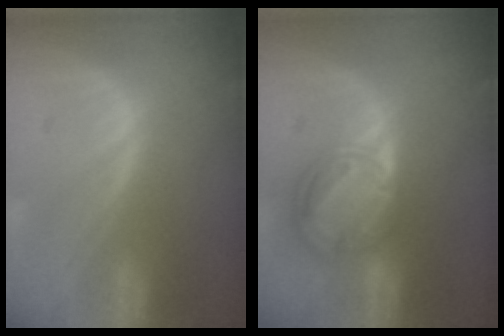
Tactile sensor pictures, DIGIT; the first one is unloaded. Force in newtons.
{"total": 8.5, "press": 7.2, "slide": 4.6}